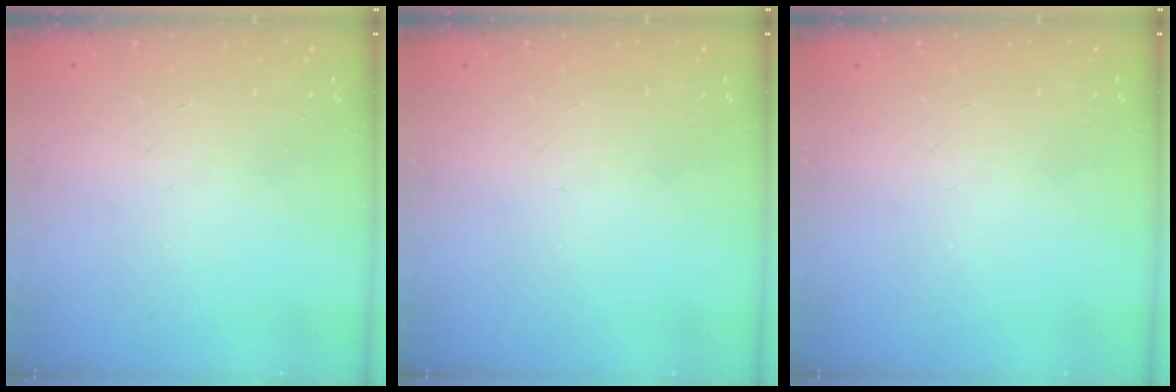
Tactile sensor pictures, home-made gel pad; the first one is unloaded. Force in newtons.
{"total": 0.0}
{"total": 0.0}